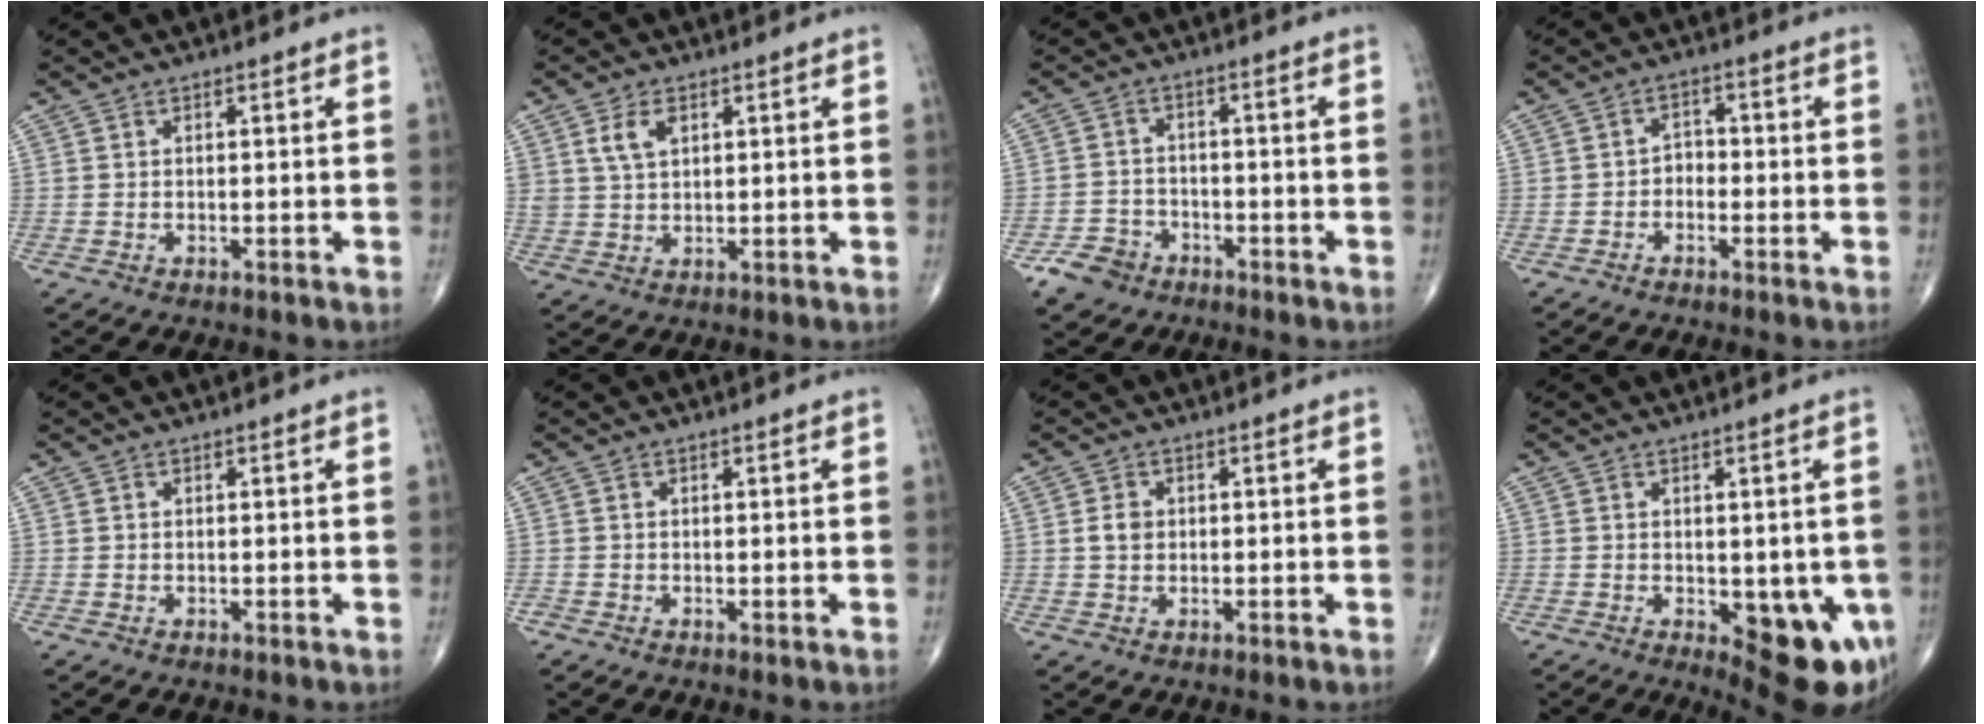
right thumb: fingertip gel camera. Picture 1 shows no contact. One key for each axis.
{"total": 4.7, "fx": 2.0, "fy": 2.8, "fz": 3.2, "tx": -0.055, "ty": -0.006, "tz": 0.042}
{"total": 5.5, "fx": -3.5, "fy": 4.0, "fz": 1.2, "tx": -0.007, "ty": 0.020, "tz": -0.063}
{"total": 2.5, "fx": -1.2, "fy": 1.9, "fz": 1.1, "tx": 0.002, "ty": 0.014, "tz": -0.030}
{"total": 0.0}
{"total": 0.7, "fx": -0.3, "fy": 0.4, "fz": 0.4, "tx": -0.007, "ty": -0.003, "tz": -0.009}
{"total": 2.6, "fx": 0.2, "fy": 2.0, "fz": 1.5, "tx": -0.021, "ty": 0.005, "tz": 0.004}
{"total": 12.2, "fx": -3.6, "fy": 5.4, "fz": 10.4, "tx": -0.102, "ty": -0.011, "tz": -0.031}